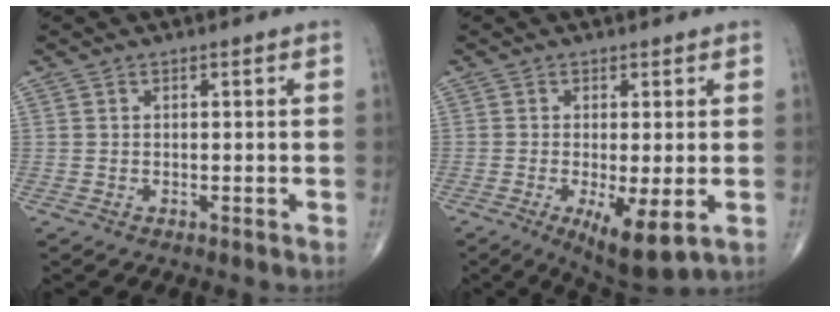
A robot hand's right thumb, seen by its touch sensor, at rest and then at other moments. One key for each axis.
{"total": 8.1, "fx": -2.2, "fy": 2.4, "fz": 7.4, "tx": -0.122, "ty": -0.025, "tz": -0.032}